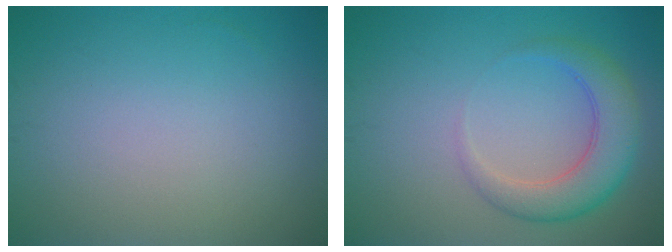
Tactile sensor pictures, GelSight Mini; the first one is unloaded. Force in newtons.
{"total": 4.6, "press": 4.6, "slide": 0.2}